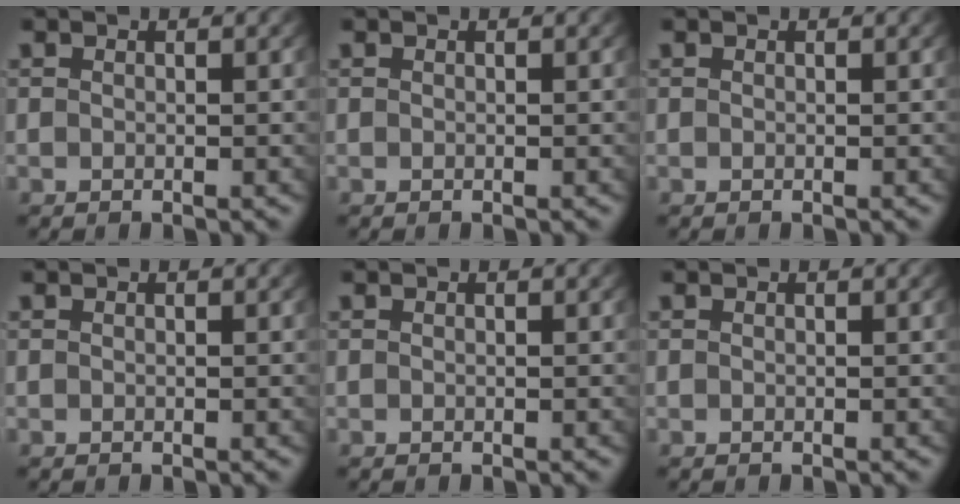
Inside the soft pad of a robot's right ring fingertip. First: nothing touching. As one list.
[{"total": 0.0}, {"total": 0.0}, {"total": 0.0}, {"total": 0.0}, {"total": 0.0}]